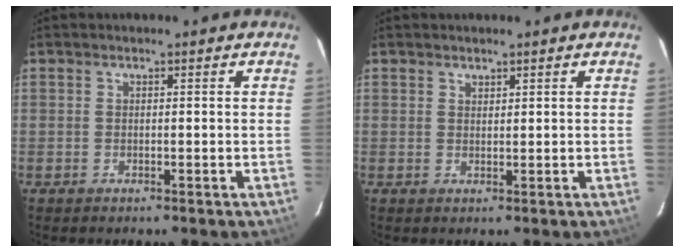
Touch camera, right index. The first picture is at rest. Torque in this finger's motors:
{"motor_torque": [0.05, 0.19, -0.07, -0.01]}